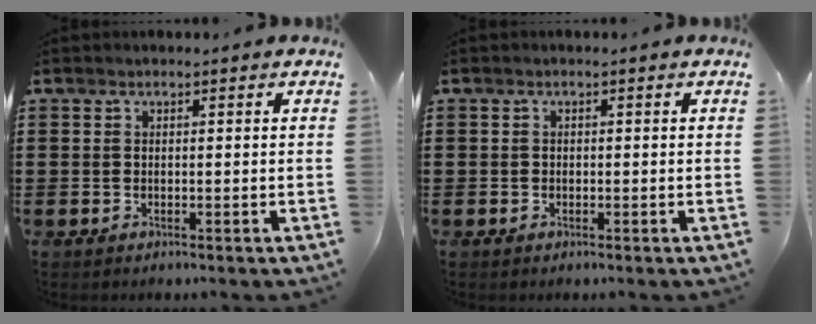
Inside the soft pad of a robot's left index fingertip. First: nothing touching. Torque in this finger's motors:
{"motor_torque": [-0.10, -0.04, -0.05, -0.01]}